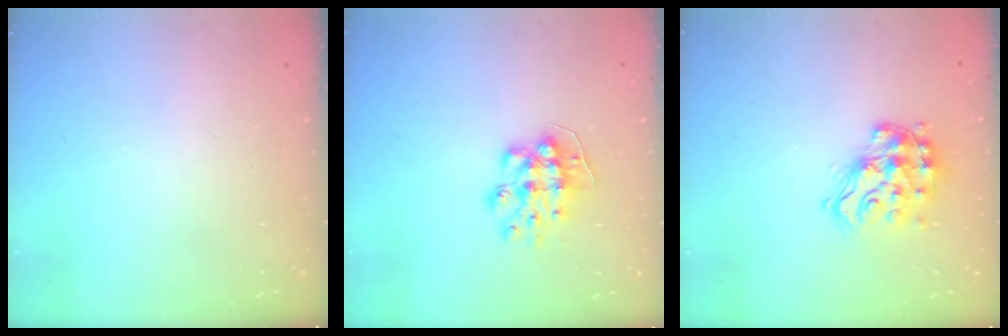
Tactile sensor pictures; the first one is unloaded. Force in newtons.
{"total": 8.9, "press": 8.9, "slide": 0.1}
{"total": 14.9, "press": 14.9, "slide": 0.9}